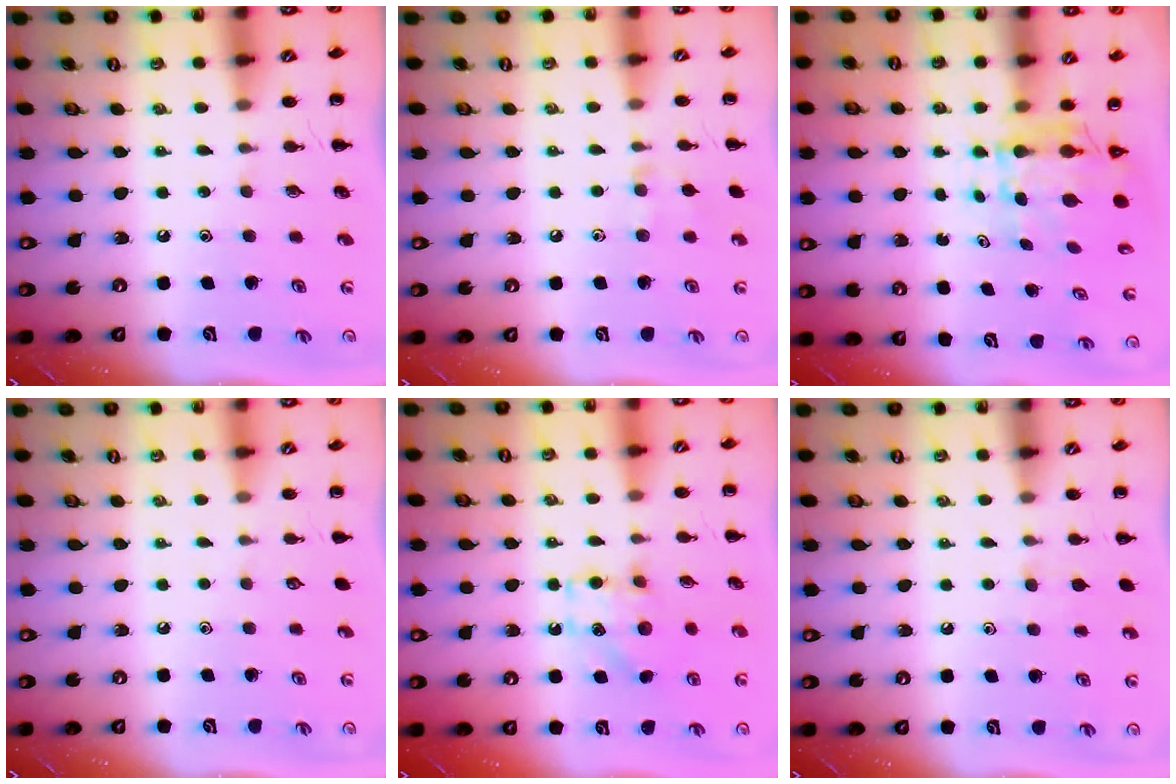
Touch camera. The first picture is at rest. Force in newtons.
{"total": 6.6, "press": 6.3, "slide": 2.0}
{"total": 5.5, "press": 5.3, "slide": 1.4}
{"total": 0.0}
{"total": 8.0, "press": 7.9, "slide": 1.1}
{"total": 3.9, "press": 3.6, "slide": 1.6}